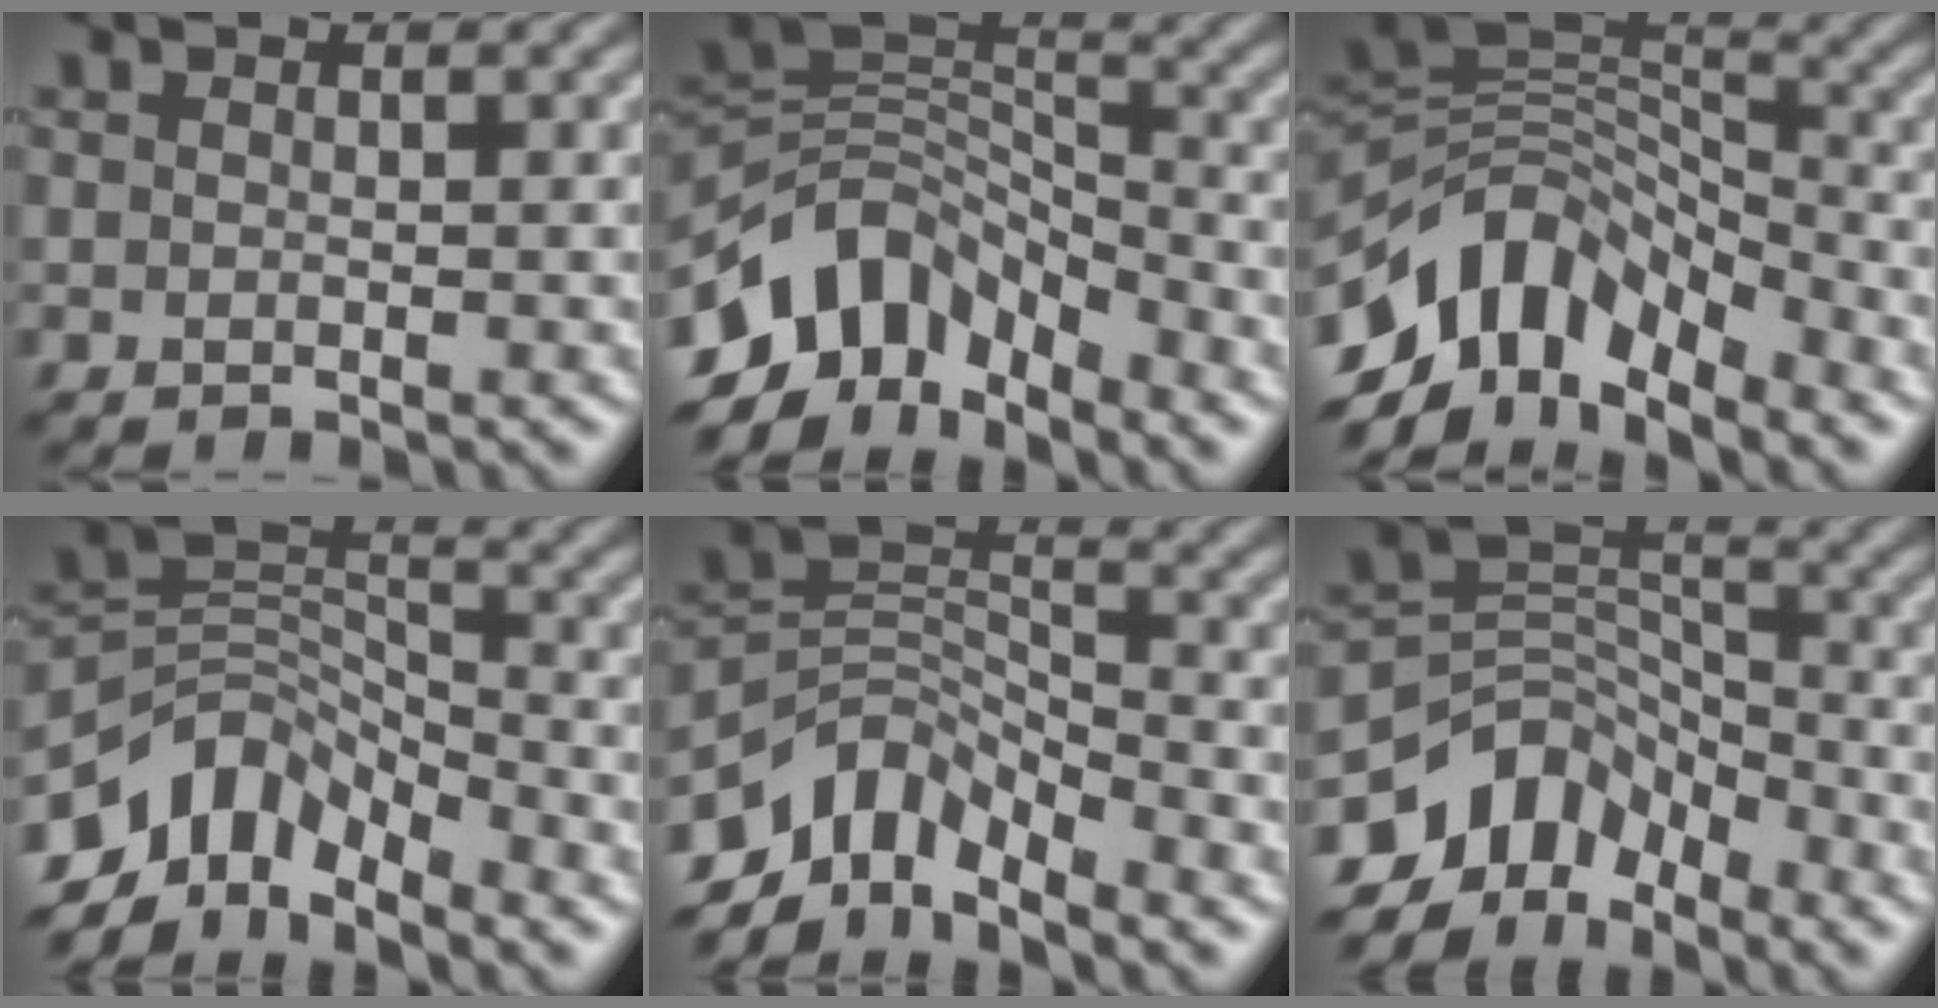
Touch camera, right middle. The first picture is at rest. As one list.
[{"total": 8.8, "force": [-5.6, 5.1, 4.5], "torque": [-0.066, 0.003, -0.115]}, {"total": 10.7, "force": [-6.1, 5.8, 6.6], "torque": [-0.113, 0.012, -0.124]}, {"total": 7.0, "force": [-4.9, 3.7, 3.3], "torque": [-0.044, -0.001, -0.098]}, {"total": 6.6, "force": [-4.8, 3.3, 3.1], "torque": [-0.045, -0.002, -0.099]}, {"total": 6.7, "force": [-4.7, 4.1, 2.3], "torque": [-0.027, 0.002, -0.099]}]